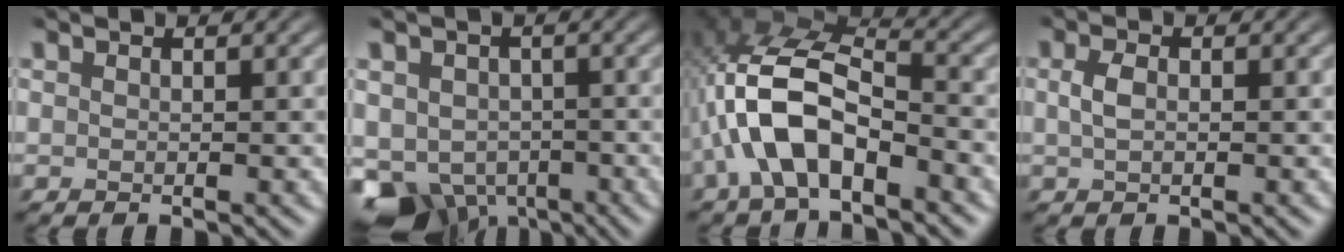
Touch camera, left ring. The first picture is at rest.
{"total": 7.1, "force": [-4.1, 4.9, 3.0], "torque": [-0.044, -0.017, -0.080]}
{"total": 8.4, "force": [-4.5, 3.4, 6.3], "torque": [-0.134, 0.012, -0.094]}
{"total": 1.4, "force": [-1.0, 0.6, 0.8], "torque": [-0.021, -0.005, -0.020]}